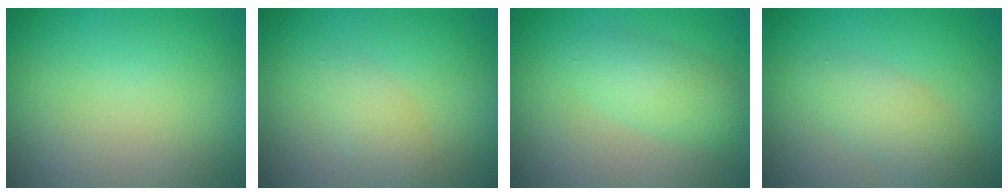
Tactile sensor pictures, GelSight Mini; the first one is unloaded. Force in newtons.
{"total": 2.1, "press": 2.1, "slide": 0.0}
{"total": 2.8, "press": 2.8, "slide": 0.1}
{"total": 2.9, "press": 2.9, "slide": 0.1}